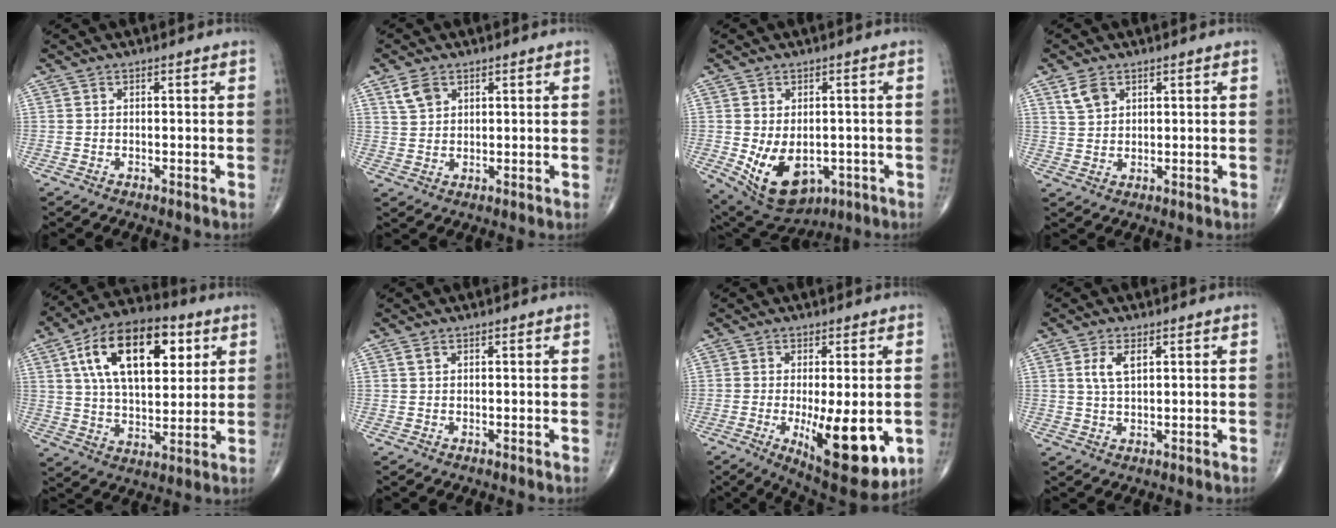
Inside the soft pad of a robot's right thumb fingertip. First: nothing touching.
{"total": 3.9, "force": [2.1, 2.5, 2.0], "torque": [-0.033, -0.004, 0.048]}
{"total": 12.2, "force": [-2.9, 8.1, 8.6], "torque": [-0.127, -0.005, -0.021]}
{"total": 3.9, "force": [2.2, 2.5, 2.1], "torque": [-0.034, -0.005, 0.049]}
{"total": 21.3, "force": [7.5, 11.2, 16.4], "torque": [-0.245, -0.011, 0.121]}
{"total": 0.9, "force": [0.5, 0.5, 0.5], "torque": [-0.010, 0.005, 0.011]}
{"total": 14.7, "force": [-3.2, 5.0, 13.5], "torque": [-0.186, -0.027, -0.032]}
{"total": 4.2, "force": [1.5, 2.0, 3.4], "torque": [-0.067, 0.000, 0.033]}